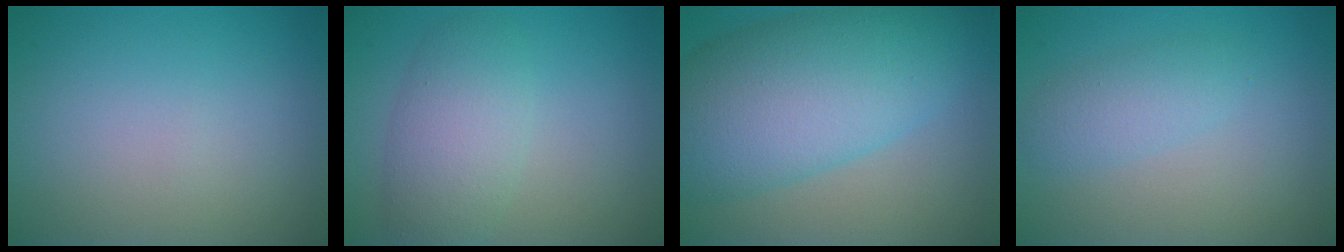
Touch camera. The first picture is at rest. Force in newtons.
{"total": 4.5, "press": 4.5, "slide": 0.2}
{"total": 10.9, "press": 10.9, "slide": 0.2}
{"total": 2.2, "press": 2.2, "slide": 0.1}